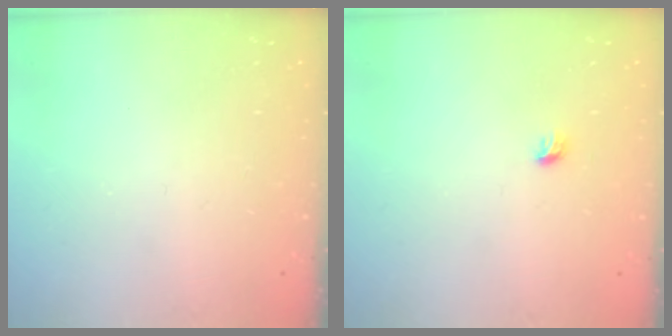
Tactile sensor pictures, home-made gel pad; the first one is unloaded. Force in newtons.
{"total": 3.6, "press": 3.5, "slide": 1.0}